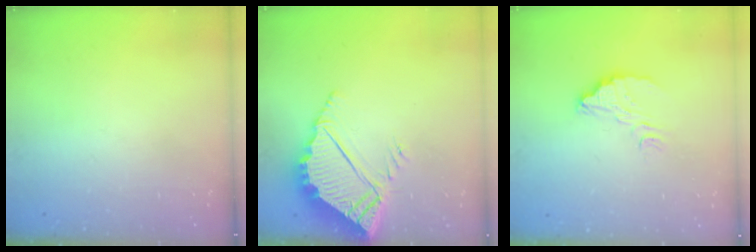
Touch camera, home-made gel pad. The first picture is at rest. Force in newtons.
{"total": 7.8, "press": 7.7, "slide": 0.5}
{"total": 6.2, "press": 6.2, "slide": 0.4}